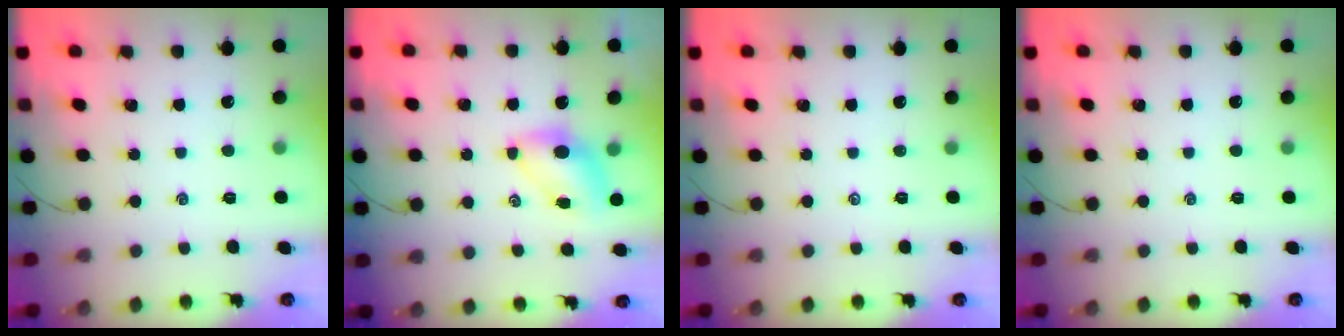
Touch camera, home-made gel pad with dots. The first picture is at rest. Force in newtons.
{"total": 6.3, "press": 6.2, "slide": 0.7}
{"total": 0.0}
{"total": 0.0}